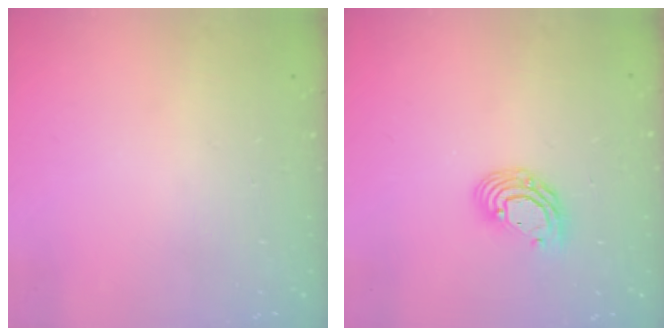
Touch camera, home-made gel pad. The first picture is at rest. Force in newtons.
{"total": 8.7, "press": 8.6, "slide": 1.3}